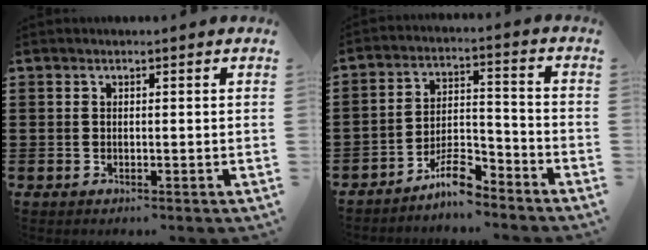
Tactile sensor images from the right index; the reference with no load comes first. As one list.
[{"total": 7.5, "force": [-6.3, 2.1, 3.5], "torque": [-0.061, 0.020, -0.118]}]